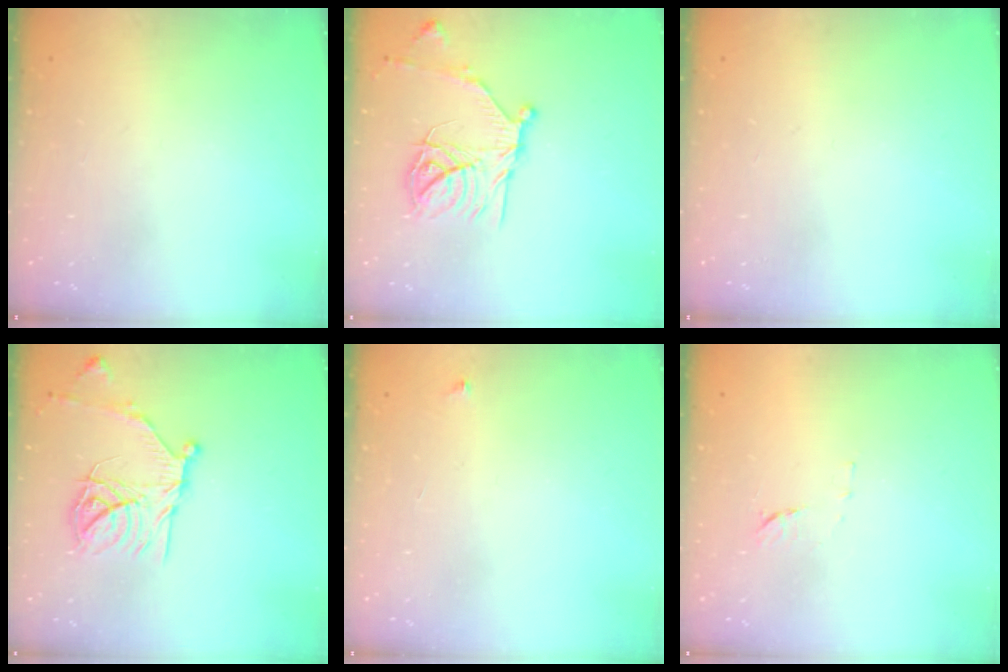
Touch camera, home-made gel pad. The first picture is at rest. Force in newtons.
{"total": 17.1, "press": 17.1, "slide": 1.1}
{"total": 0.0}
{"total": 17.1, "press": 17.1, "slide": 1.1}
{"total": 3.2, "press": 3.2, "slide": 0.5}
{"total": 7.7, "press": 7.7, "slide": 0.5}